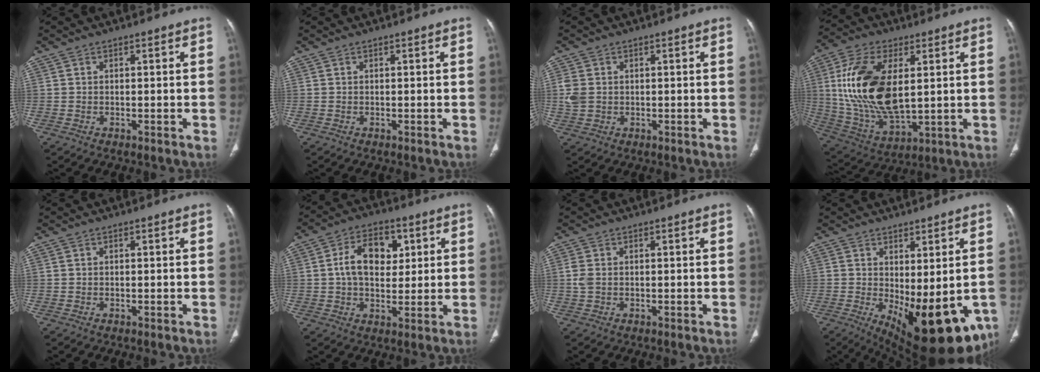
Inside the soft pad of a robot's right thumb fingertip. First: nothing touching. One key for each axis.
{"total": 0.0}
{"total": 3.7, "fx": 0.2, "fy": 3.0, "fz": 2.2, "tx": -0.051, "ty": 0.001, "tz": 0.008}
{"total": 20.7, "fx": 3.3, "fy": 10.9, "fz": 17.3, "tx": -0.340, "ty": -0.019, "tz": 0.070}
{"total": 0.0}
{"total": 10.7, "fx": 2.3, "fy": 7.0, "fz": 7.7, "tx": -0.100, "ty": 0.003, "tz": 0.035}
{"total": 1.8, "fx": 0.0, "fy": 1.2, "fz": 1.3, "tx": -0.042, "ty": 0.000, "tz": -0.001}
{"total": 17.4, "fx": -4.2, "fy": 7.1, "fz": 15.3, "tx": -0.185, "ty": -0.021, "tz": -0.033}